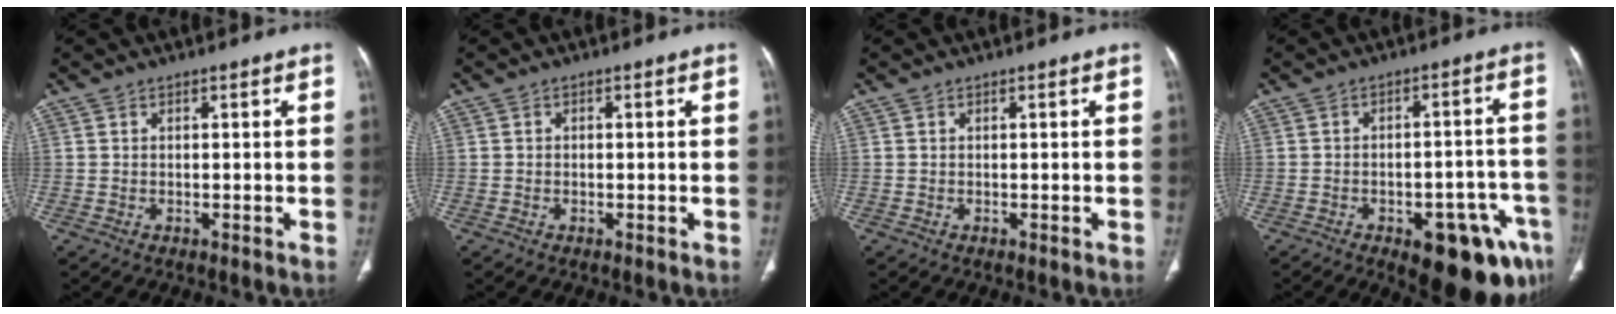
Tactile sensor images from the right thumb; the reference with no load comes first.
{"total": 0.0}
{"total": 0.0}
{"total": 16.8, "force": [-8.6, 7.1, 12.5], "torque": [-0.102, 0.046, -0.099]}